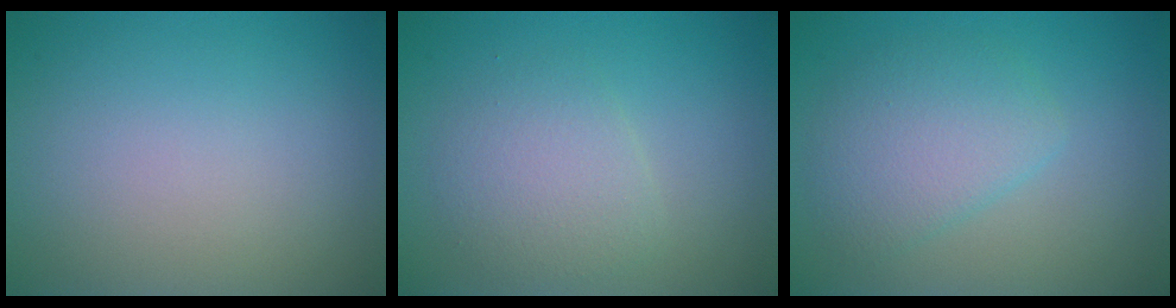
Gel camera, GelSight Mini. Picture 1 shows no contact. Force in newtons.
{"total": 3.0, "press": 3.0, "slide": 0.1}
{"total": 3.7, "press": 3.7, "slide": 0.1}